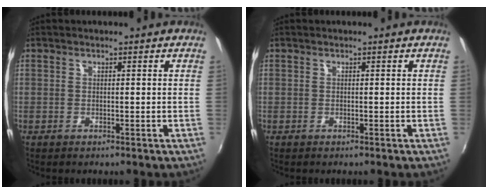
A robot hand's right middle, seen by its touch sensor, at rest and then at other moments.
{"total": 0.0}